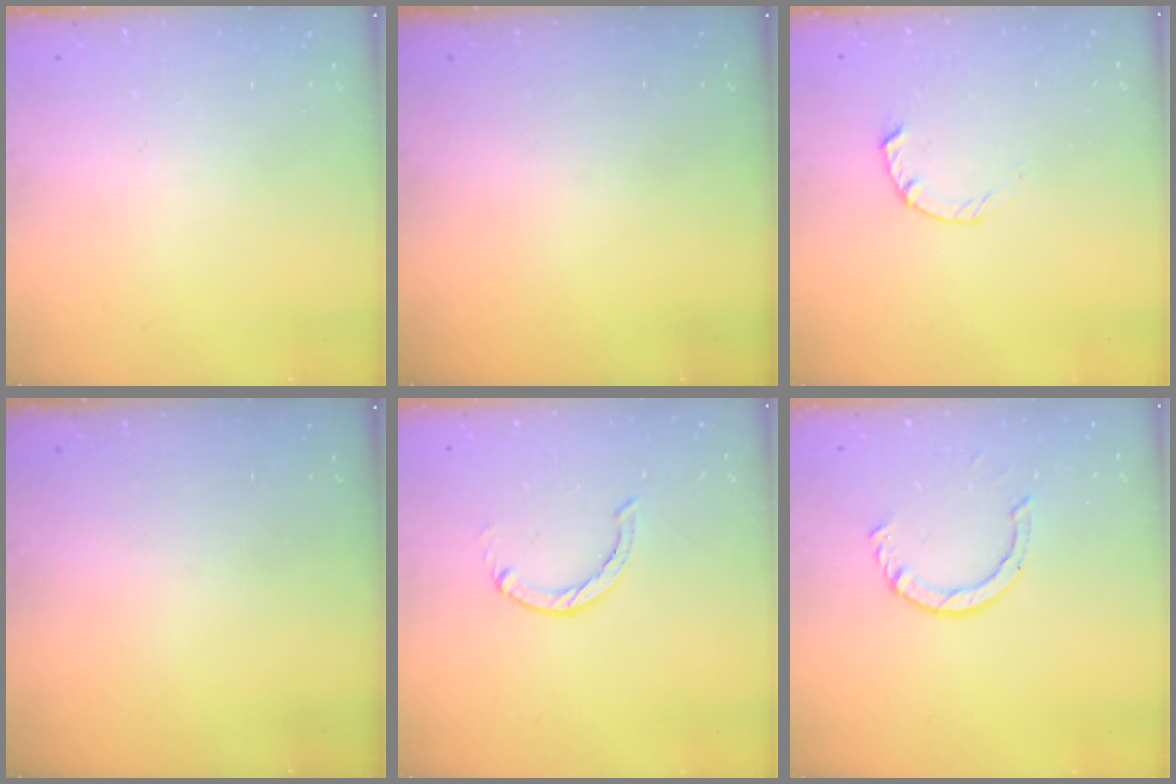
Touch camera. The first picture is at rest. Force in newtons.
{"total": 0.0}
{"total": 1.8, "press": 1.8, "slide": 0.3}
{"total": 0.0}
{"total": 0.0}
{"total": 3.2, "press": 3.2, "slide": 0.3}